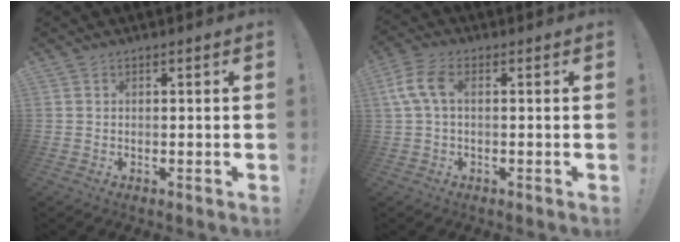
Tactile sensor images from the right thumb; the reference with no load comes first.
{"total": 7.4, "force": [1.0, 3.8, 6.3], "torque": [-0.135, 0.006, 0.023]}